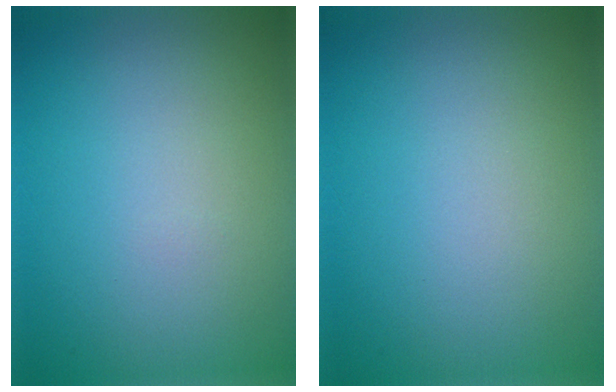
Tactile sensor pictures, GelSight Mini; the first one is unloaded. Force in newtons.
{"total": 0.0}